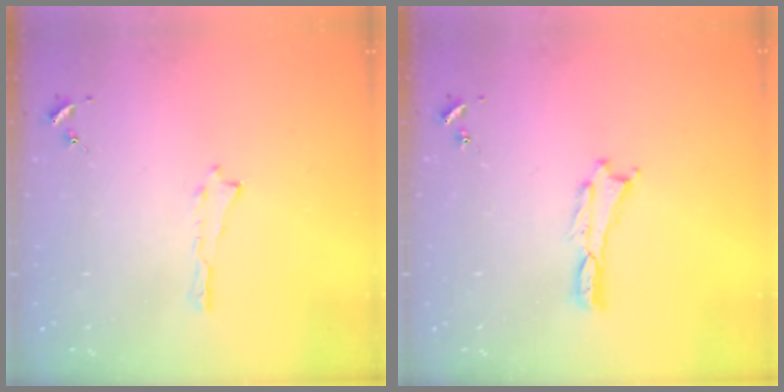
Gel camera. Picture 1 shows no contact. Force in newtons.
{"total": 0.0}